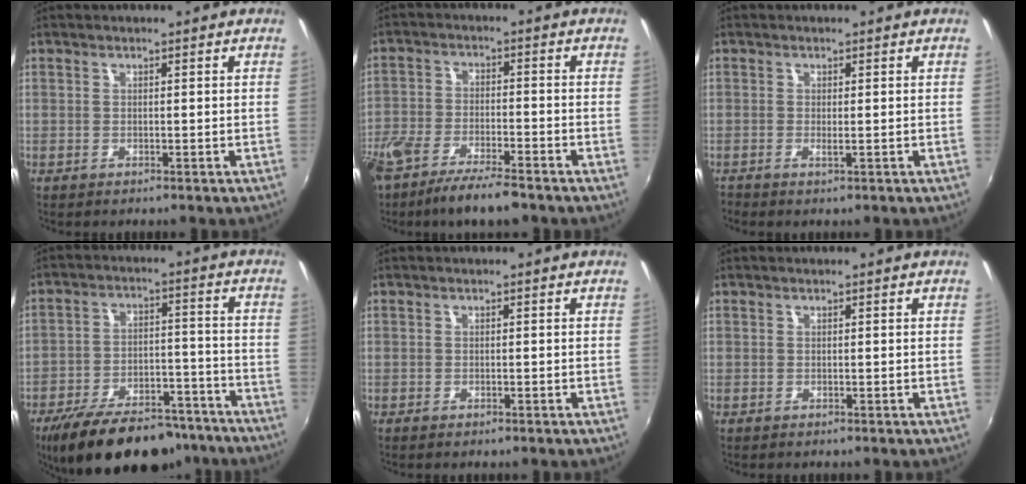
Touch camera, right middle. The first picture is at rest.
{"total": 11.4, "force": [-8.8, 2.6, 6.6], "torque": [-0.157, -0.028, -0.160]}
{"total": 0.7, "force": [-0.3, -0.1, 0.7], "torque": [-0.014, -0.002, -0.005]}
{"total": 22.5, "force": [-17.9, 8.8, 10.3], "torque": [-0.196, 0.002, -0.249]}
{"total": 0.5, "force": [-0.4, 0.2, 0.2], "torque": [-0.005, -0.003, -0.008]}
{"total": 0.0}